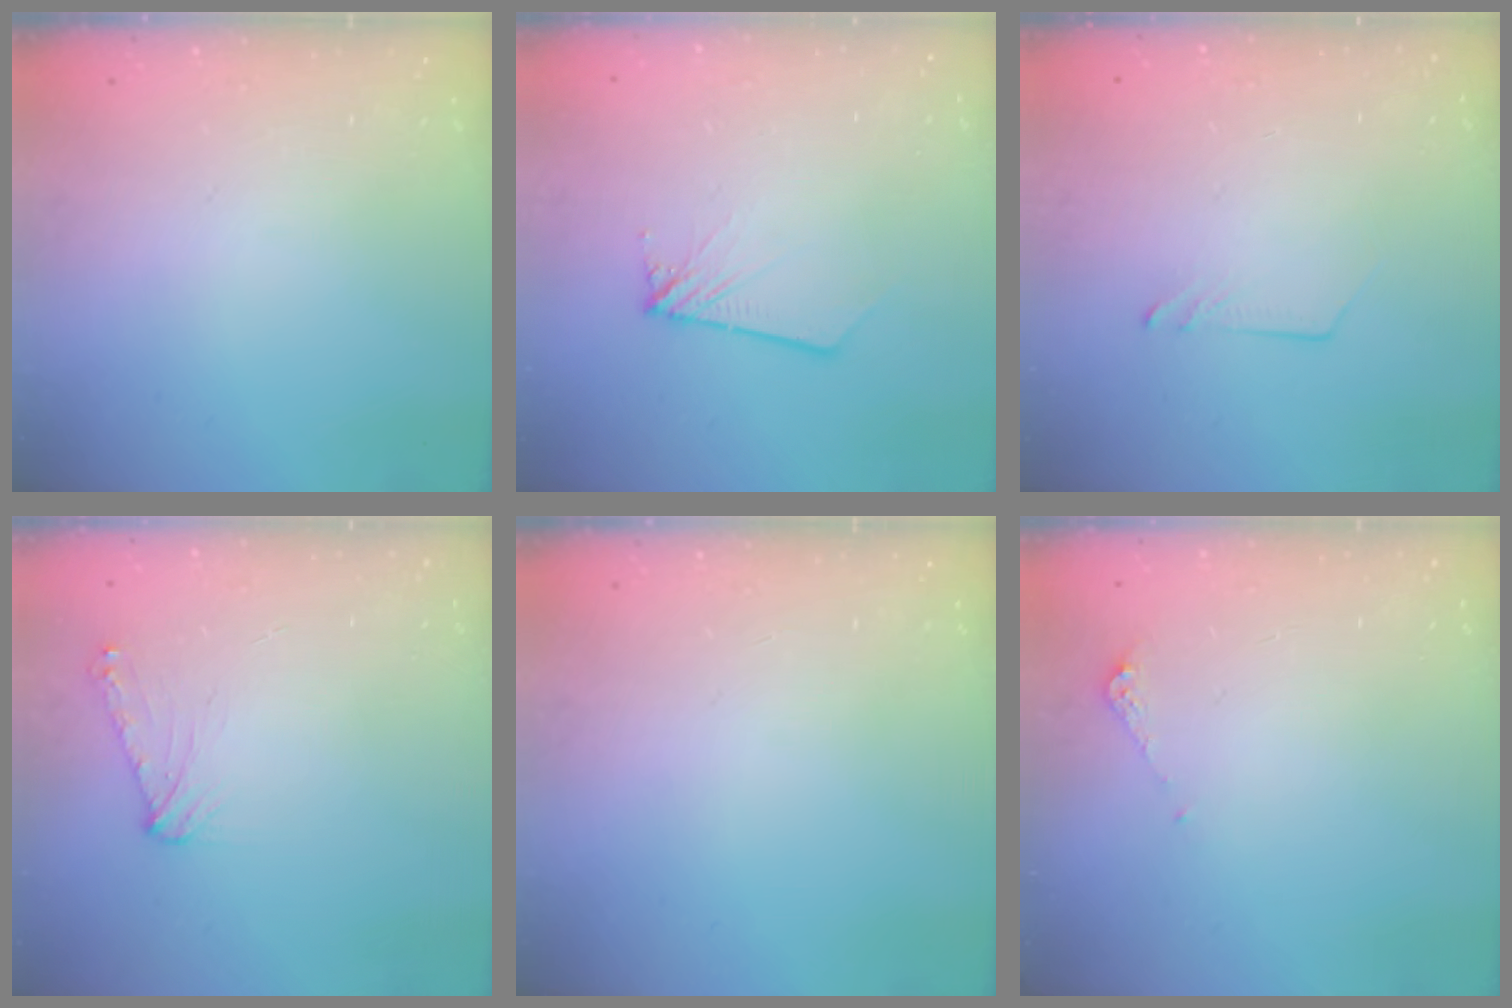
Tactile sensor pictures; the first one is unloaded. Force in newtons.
{"total": 2.7, "press": 2.7, "slide": 0.2}
{"total": 1.2, "press": 1.2, "slide": 0.1}
{"total": 6.7, "press": 6.6, "slide": 1.1}
{"total": 0.0}
{"total": 4.3, "press": 4.2, "slide": 0.5}